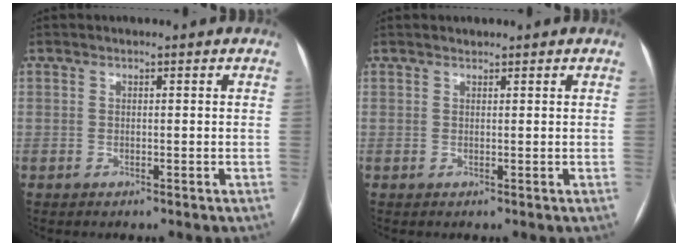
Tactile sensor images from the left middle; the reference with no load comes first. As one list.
[{"total": 0.6, "force": [0.6, 0.2, 0.1], "torque": [-0.009, 0.009, 0.012]}]